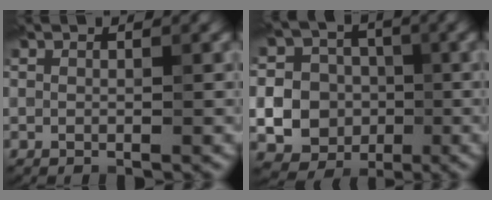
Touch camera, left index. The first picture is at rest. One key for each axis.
{"total": 15.2, "fx": -2.5, "fy": 14.4, "fz": 3.9, "tx": -0.104, "ty": -0.006, "tz": -0.065}